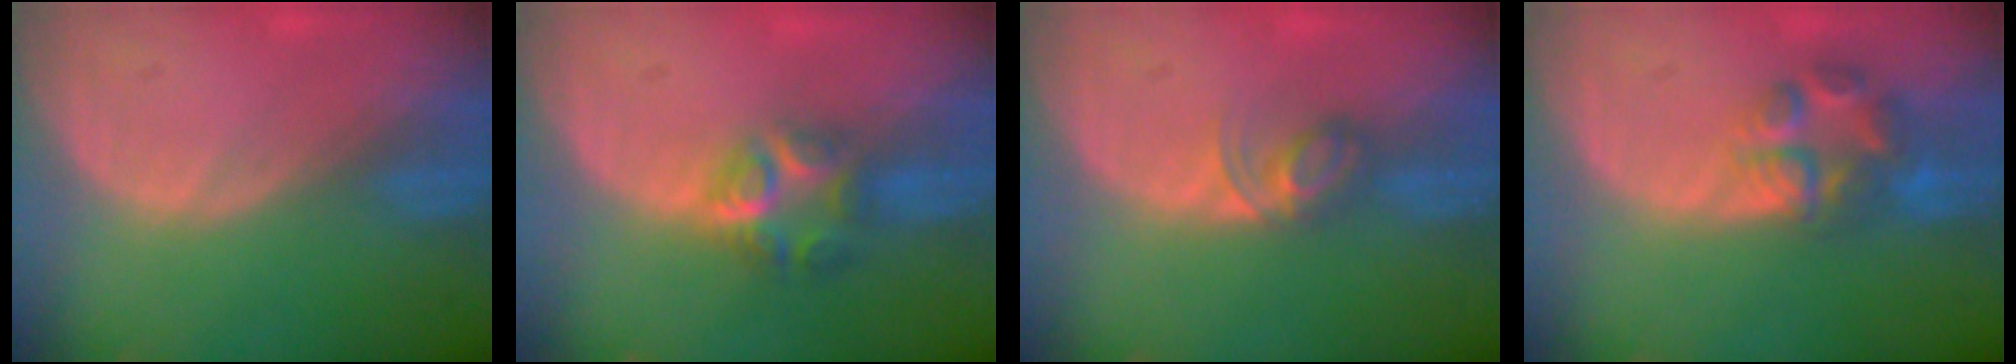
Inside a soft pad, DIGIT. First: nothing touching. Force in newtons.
{"total": 6.1, "press": 5.5, "slide": 2.6}
{"total": 3.5, "press": 3.5, "slide": 0.4}
{"total": 6.9, "press": 5.9, "slide": 3.6}